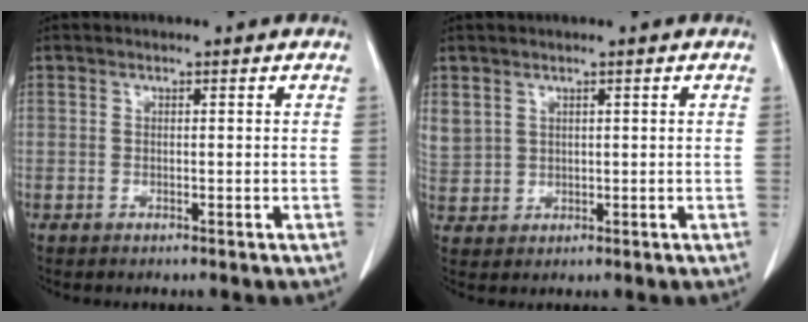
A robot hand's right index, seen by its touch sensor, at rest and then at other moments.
{"total": 6.5, "force": [2.7, 5.5, 2.1], "torque": [-0.076, 0.013, 0.069]}